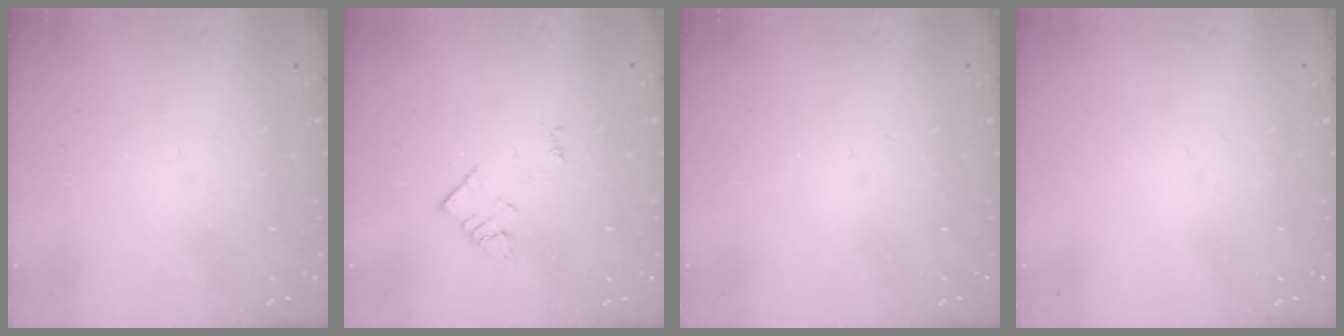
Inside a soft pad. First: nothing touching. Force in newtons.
{"total": 2.7, "press": 2.6, "slide": 0.4}
{"total": 0.0}
{"total": 0.0}